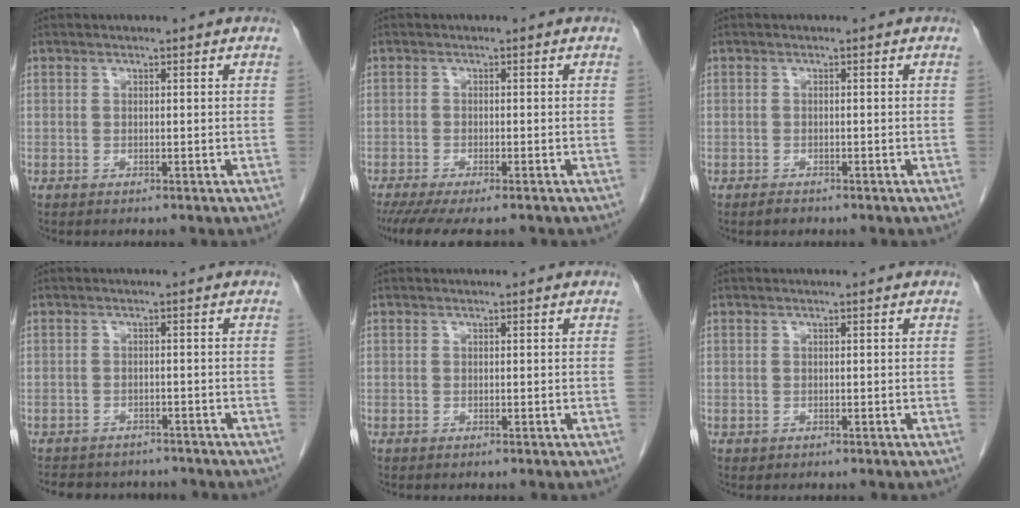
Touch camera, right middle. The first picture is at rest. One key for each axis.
{"total": 9.3, "fx": -7.7, "fy": 1.8, "fz": 5.0, "tx": -0.072, "ty": -0.014, "tz": -0.117}
{"total": 1.0, "fx": -0.8, "fy": 0.4, "fz": 0.3, "tx": -0.008, "ty": -0.001, "tz": -0.013}
{"total": 9.1, "fx": -8.1, "fy": 3.4, "fz": 2.1, "tx": -0.038, "ty": 0.008, "tz": -0.100}
{"total": 0.0}
{"total": 0.0}